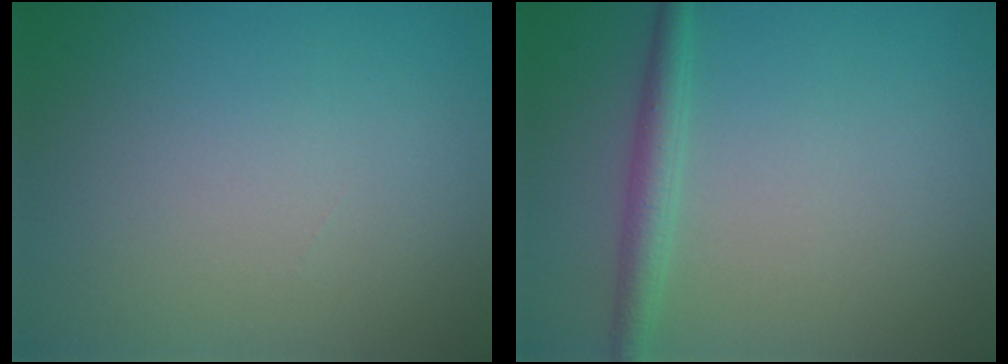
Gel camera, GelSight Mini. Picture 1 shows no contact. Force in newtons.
{"total": 2.3, "press": 2.3, "slide": 0.1}